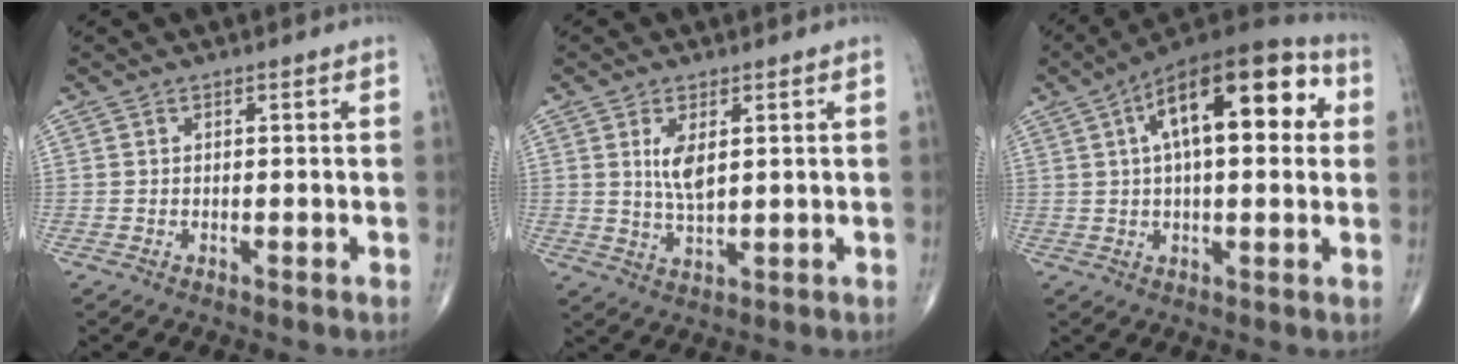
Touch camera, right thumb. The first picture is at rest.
{"total": 5.1, "force": [1.5, 2.1, 4.4], "torque": [-0.082, -0.014, 0.034]}
{"total": 20.5, "force": [5.4, 8.9, 17.7], "torque": [-0.252, 0.029, 0.073]}